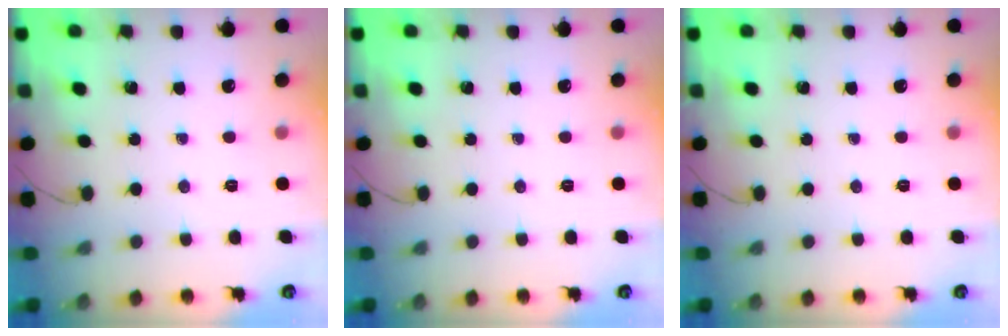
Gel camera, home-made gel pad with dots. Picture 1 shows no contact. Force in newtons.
{"total": 0.0}
{"total": 0.0}